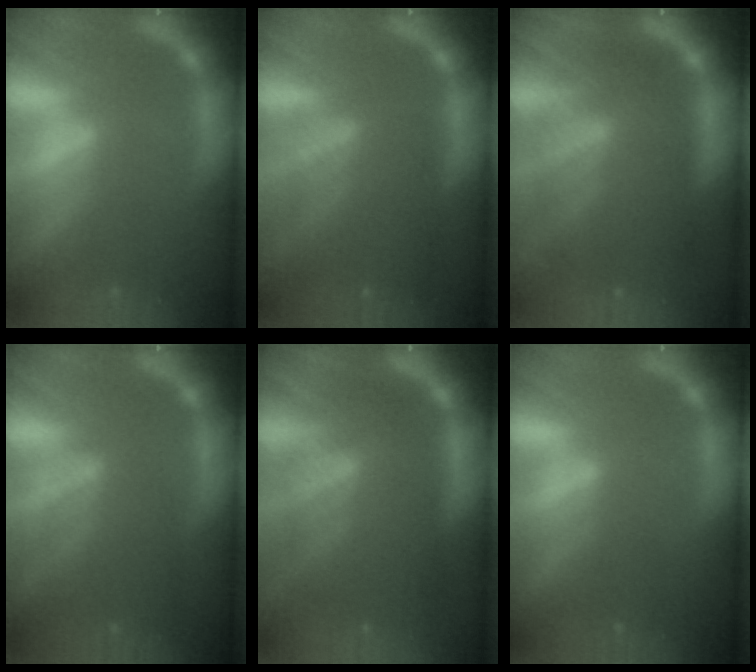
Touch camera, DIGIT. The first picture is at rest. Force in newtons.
{"total": 8.0}
{"total": 9.4}
{"total": 5.5}
{"total": 9.0}
{"total": 1.5}